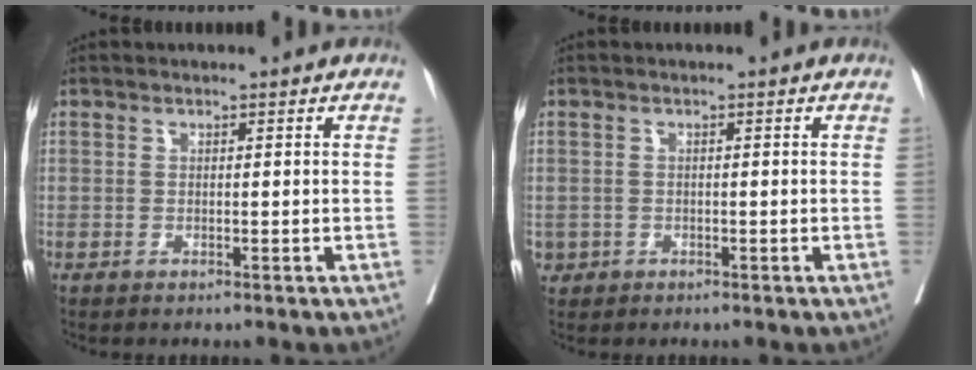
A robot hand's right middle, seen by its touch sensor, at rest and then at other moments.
{"total": 1.3, "force": [-0.5, 1.2, 0.3], "torque": [-0.007, 0.003, -0.003]}